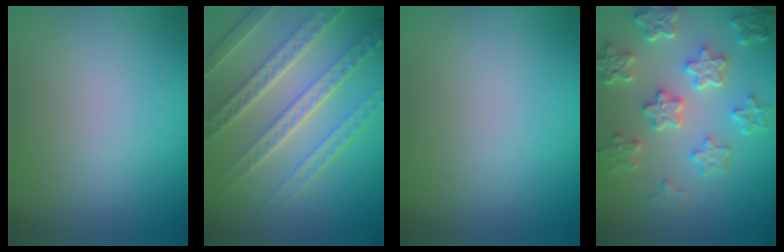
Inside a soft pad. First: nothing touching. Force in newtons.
{"total": 5.1, "press": 4.9, "slide": 1.7}
{"total": 0.0}
{"total": 6.1, "press": 4.7, "slide": 4.0}